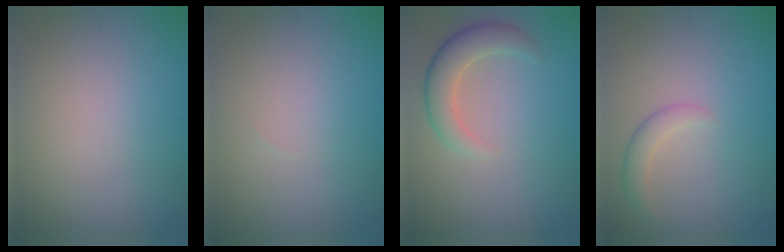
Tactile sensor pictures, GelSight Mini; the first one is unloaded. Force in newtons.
{"total": 0.0}
{"total": 3.6, "press": 3.6, "slide": 0.5}
{"total": 1.8, "press": 1.8, "slide": 0.0}